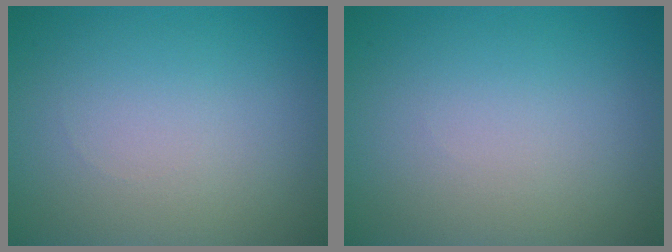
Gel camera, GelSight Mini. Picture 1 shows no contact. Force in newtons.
{"total": 0.0}